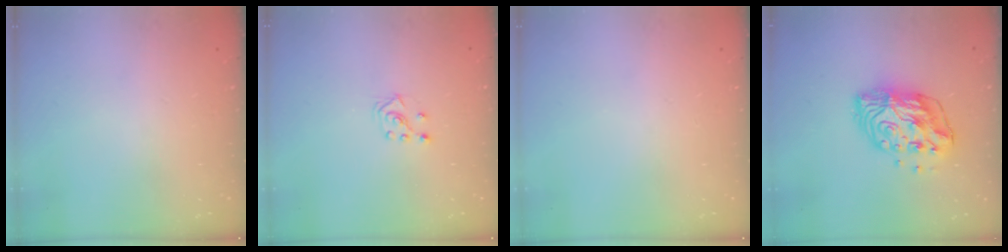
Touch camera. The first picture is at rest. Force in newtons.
{"total": 3.5, "press": 3.4, "slide": 0.9}
{"total": 0.0}
{"total": 13.2, "press": 13.2, "slide": 1.1}